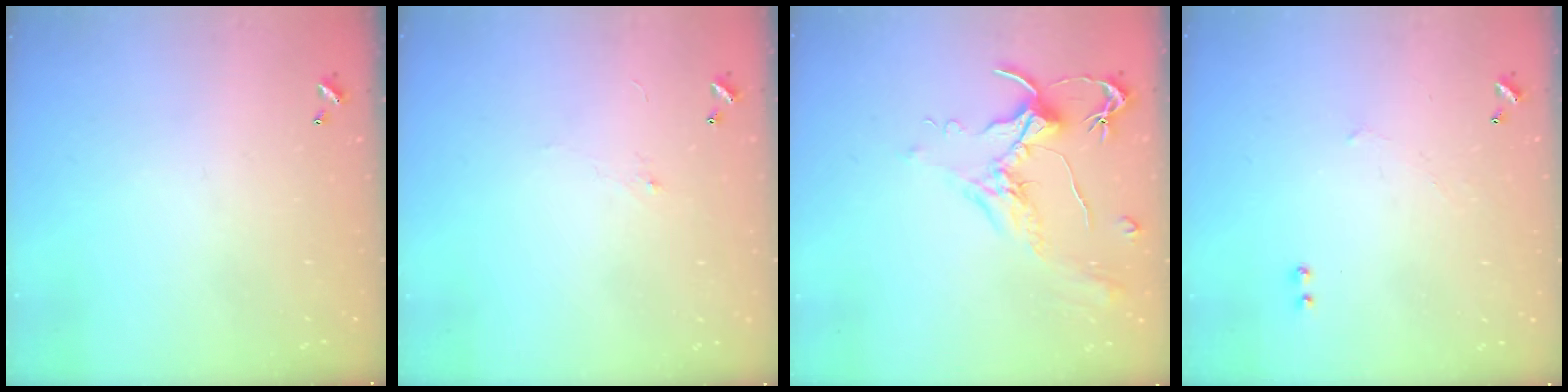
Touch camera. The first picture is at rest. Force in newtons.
{"total": 0.7, "press": 0.4, "slide": 0.6}
{"total": 1.9, "press": 1.9, "slide": 0.6}
{"total": 1.4, "press": 1.3, "slide": 0.5}